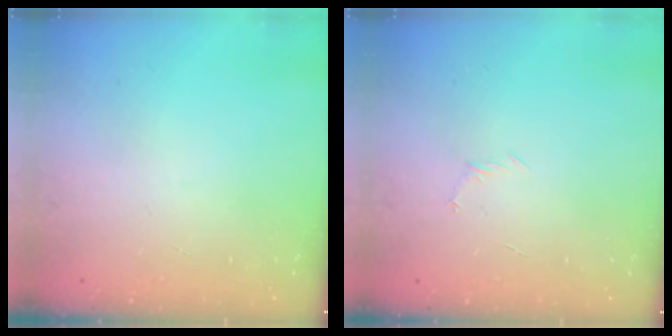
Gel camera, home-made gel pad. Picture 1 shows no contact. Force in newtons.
{"total": 3.6, "press": 3.5, "slide": 1.0}